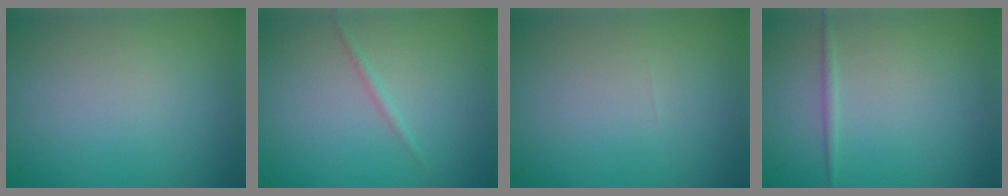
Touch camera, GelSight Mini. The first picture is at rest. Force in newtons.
{"total": 0.8, "press": 0.8, "slide": 0.1}
{"total": 0.0}
{"total": 0.7, "press": 0.7, "slide": 0.0}